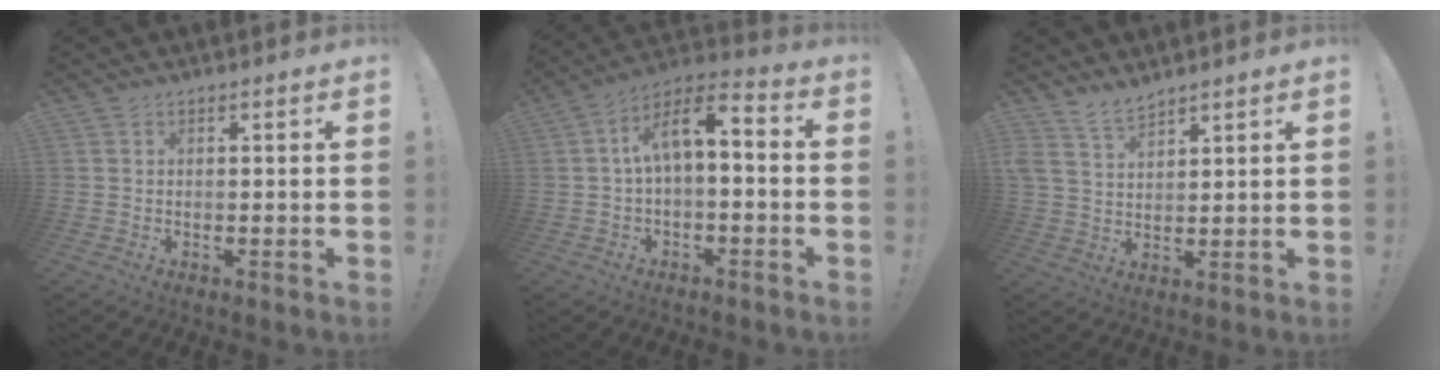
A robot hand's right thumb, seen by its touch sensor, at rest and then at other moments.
{"total": 9.7, "force": [0.8, 4.5, 8.6], "torque": [-0.139, 0.009, 0.014]}
{"total": 5.9, "force": [5.3, 2.0, 1.9], "torque": [-0.044, -0.025, 0.102]}